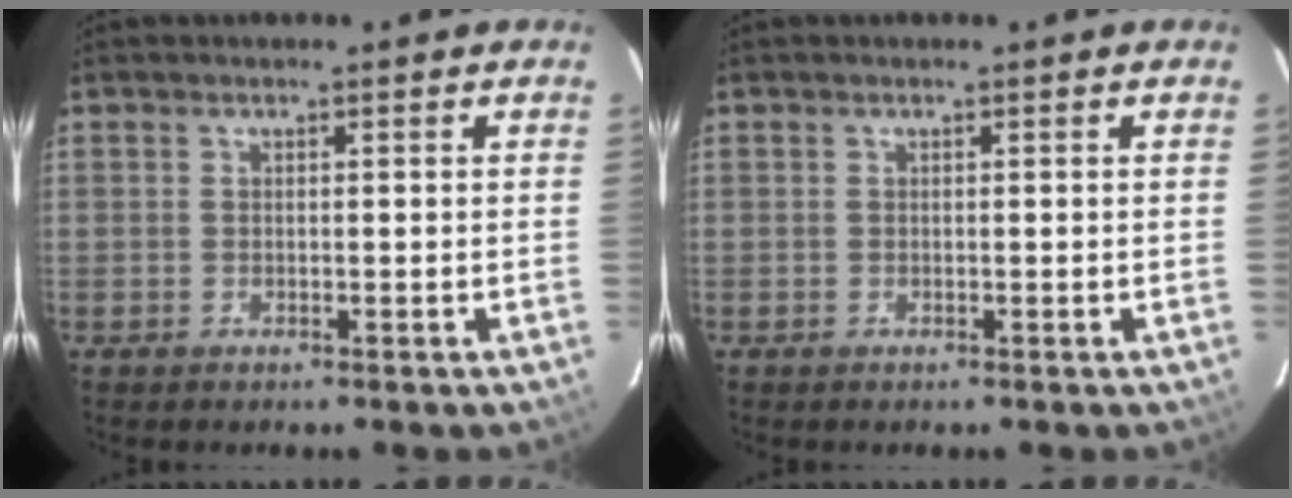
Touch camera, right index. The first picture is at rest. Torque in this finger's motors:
{"motor_torque": [-0.03, 0.00, 0.00, 0.00]}